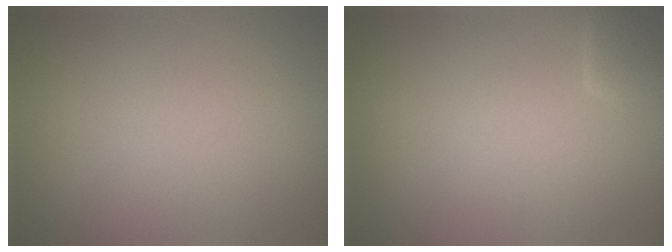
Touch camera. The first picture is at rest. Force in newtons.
{"total": 1.3, "press": 1.3, "slide": 0.2}